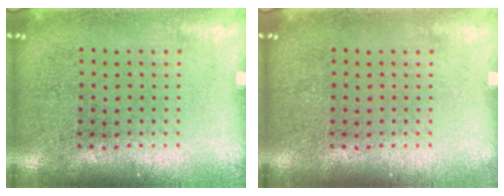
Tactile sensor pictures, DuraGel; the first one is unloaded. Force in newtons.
{"total": 0.0}